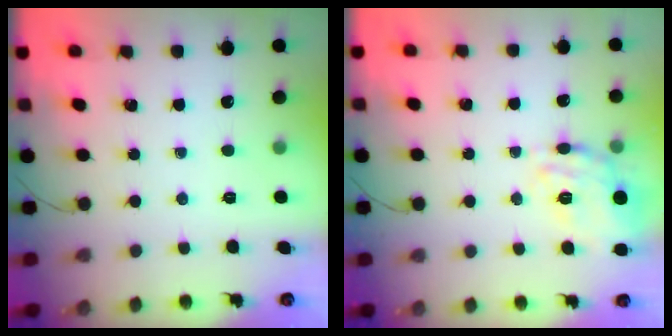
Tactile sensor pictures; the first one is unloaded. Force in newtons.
{"total": 16.1, "press": 16.1, "slide": 1.0}